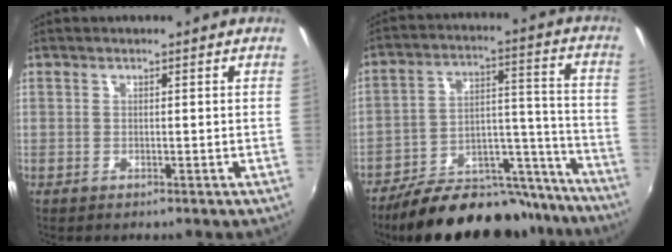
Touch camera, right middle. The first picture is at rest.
{"total": 23.7, "force": [-20.2, 8.4, 9.0], "torque": [-0.146, 0.042, -0.271]}